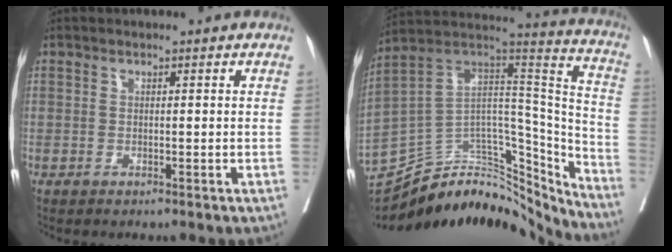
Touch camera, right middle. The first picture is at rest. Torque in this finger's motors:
{"motor_torque": [-0.17, -0.34, -0.03, -0.04]}